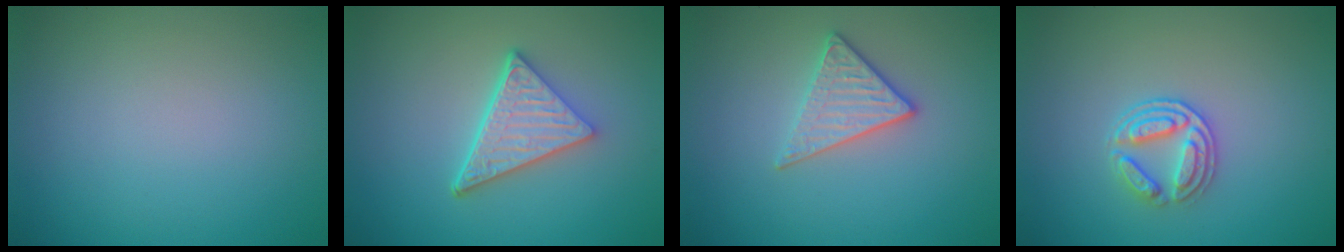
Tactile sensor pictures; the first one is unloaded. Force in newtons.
{"total": 5.1, "press": 3.7, "slide": 3.4}
{"total": 2.7, "press": 2.6, "slide": 1.0}
{"total": 3.0, "press": 2.7, "slide": 1.2}